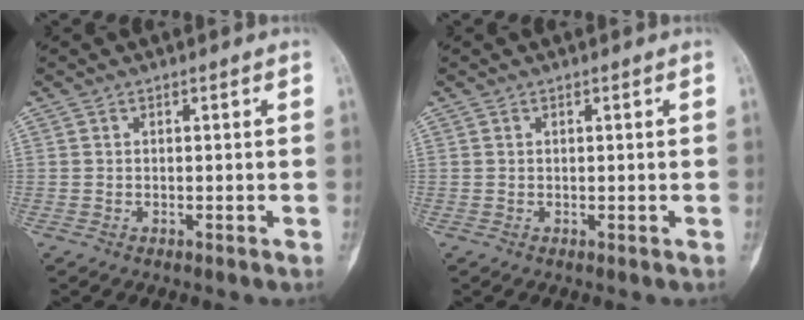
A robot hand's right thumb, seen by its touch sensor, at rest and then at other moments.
{"total": 0.0}